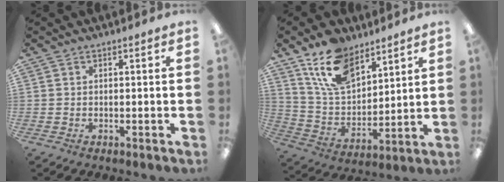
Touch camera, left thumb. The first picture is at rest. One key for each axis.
{"total": 15.4, "fx": 10.4, "fy": 8.2, "fz": 7.9, "tx": -0.154, "ty": -0.045, "tz": 0.197}